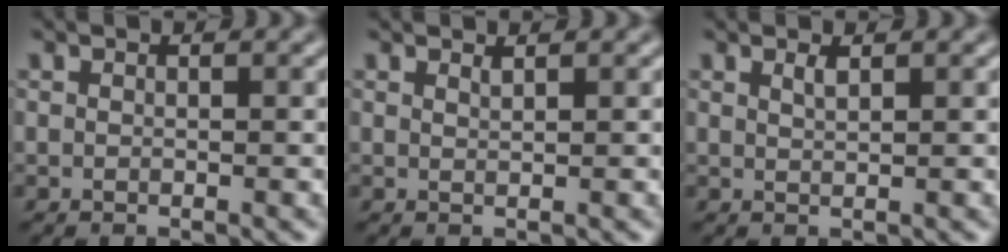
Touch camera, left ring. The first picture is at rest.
{"total": 0.6, "force": [0.6, 0.1, 0.2], "torque": [-0.001, -0.002, 0.012]}
{"total": 0.9, "force": [0.7, 0.2, 0.6], "torque": [-0.008, -0.001, 0.011]}